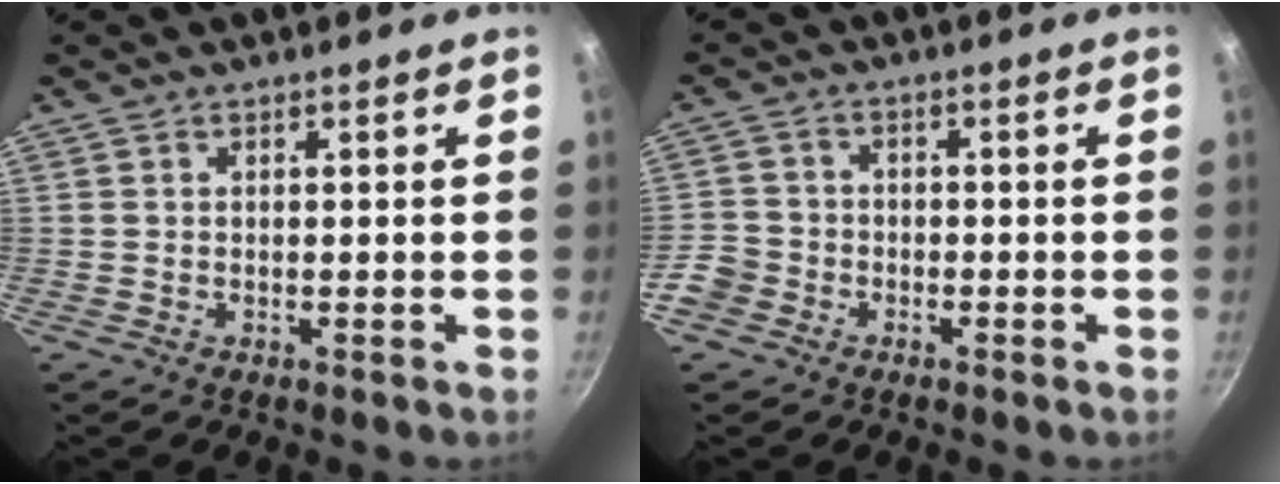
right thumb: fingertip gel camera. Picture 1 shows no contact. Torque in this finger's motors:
{"motor_torque": [-0.60, -0.16, -0.03, -0.33, 0.00]}